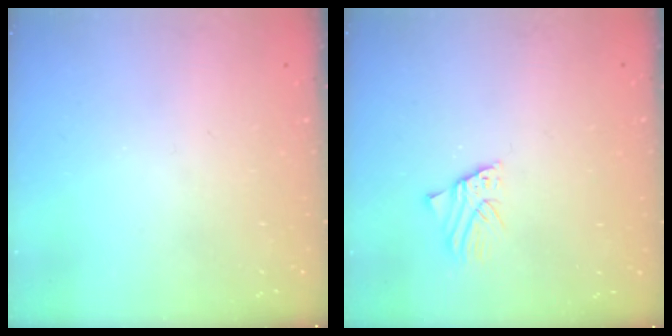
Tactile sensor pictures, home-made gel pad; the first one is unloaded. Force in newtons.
{"total": 1.8, "press": 1.8, "slide": 0.1}